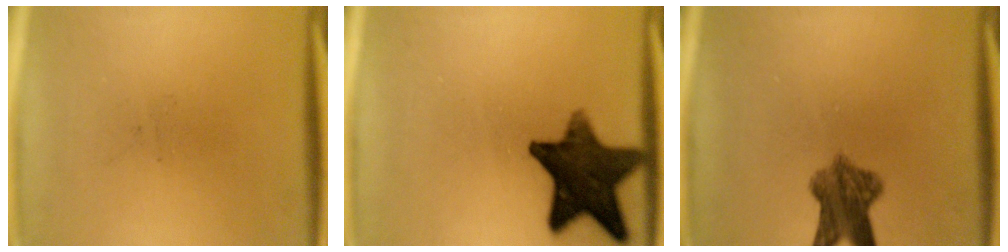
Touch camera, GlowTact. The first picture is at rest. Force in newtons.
{"total": 14.0}
{"total": 6.8}